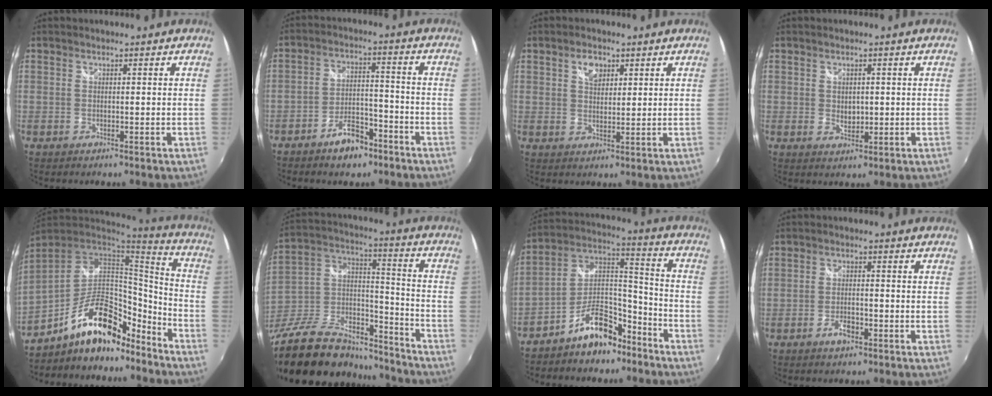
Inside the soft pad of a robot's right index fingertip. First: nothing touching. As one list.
[{"total": 7.8, "force": [-5.6, 3.7, 4.0], "torque": [-0.078, 0.016, -0.085]}, {"total": 4.0, "force": [2.0, 2.6, 2.3], "torque": [-0.034, 0.007, 0.035]}, {"total": 2.5, "force": [0.2, 2.1, 1.5], "torque": [-0.021, -0.002, 0.004]}, {"total": 18.8, "force": [-12.6, 8.3, 11.2], "torque": [-0.204, 0.024, -0.199]}, {"total": 29.6, "force": [-21.4, 13.5, 15.4], "torque": [-0.330, 0.020, -0.338]}, {"total": 12.6, "force": [-8.8, 5.9, 6.8], "torque": [-0.126, 0.054, -0.140]}, {"total": 3.4, "force": [-2.1, 1.5, 2.3], "torque": [-0.052, -0.002, -0.037]}]